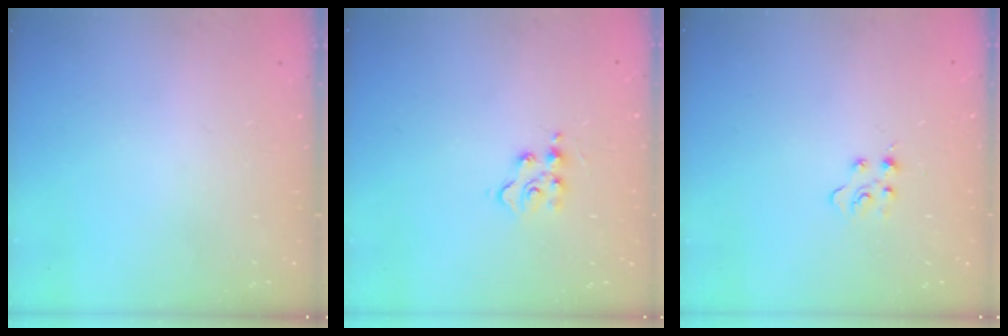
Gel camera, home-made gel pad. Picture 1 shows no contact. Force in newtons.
{"total": 4.6, "press": 4.6, "slide": 0.4}
{"total": 2.9, "press": 2.9, "slide": 0.3}